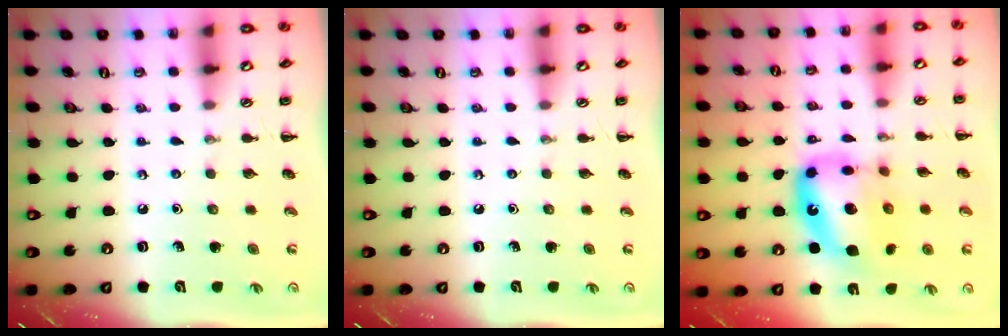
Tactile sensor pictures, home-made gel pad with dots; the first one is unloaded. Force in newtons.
{"total": 0.0}
{"total": 15.9, "press": 15.3, "slide": 4.0}